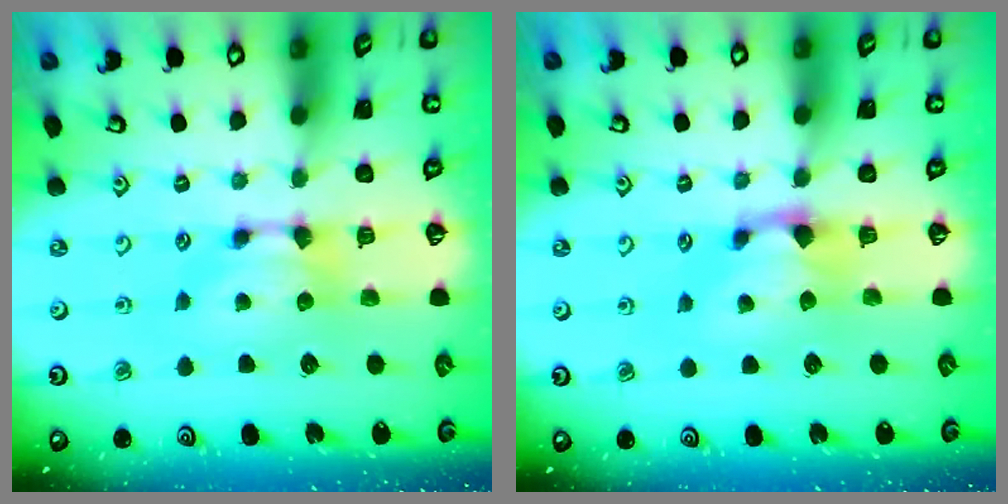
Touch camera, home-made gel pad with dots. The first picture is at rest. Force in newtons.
{"total": 1.1, "press": 0.1, "slide": 1.1}